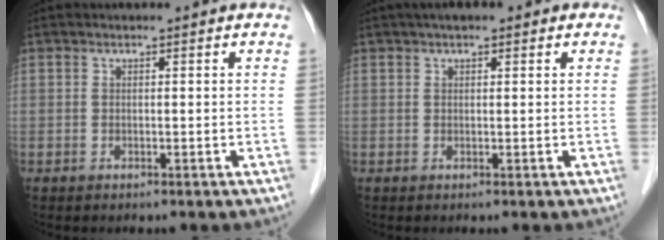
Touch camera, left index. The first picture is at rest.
{"total": 3.6, "force": [2.2, 1.5, 2.4], "torque": [-0.039, 0.023, 0.029]}